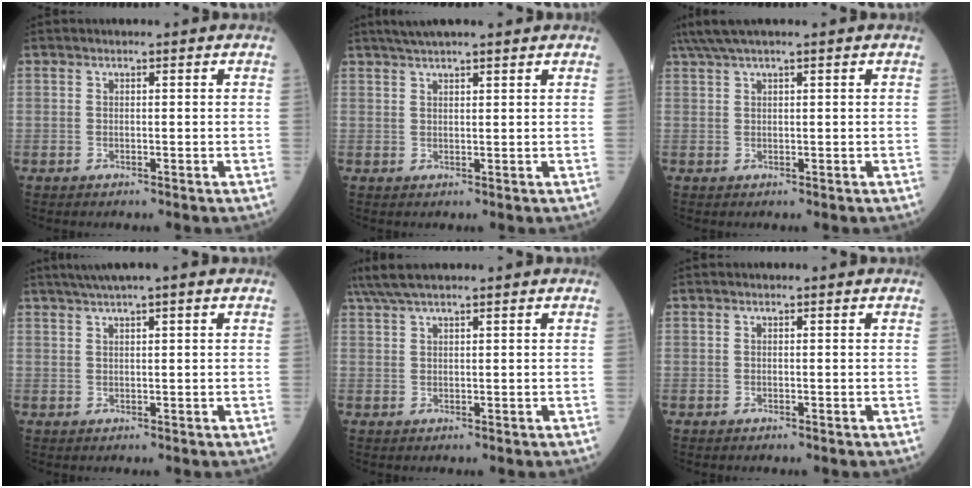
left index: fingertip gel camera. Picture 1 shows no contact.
{"total": 6.7, "force": [5.6, 0.4, 3.8], "torque": [-0.059, 0.034, 0.088]}
{"total": 4.1, "force": [3.2, -0.3, 2.5], "torque": [-0.055, 0.031, 0.068]}
{"total": 4.7, "force": [3.2, -0.4, 3.3], "torque": [-0.062, 0.024, 0.058]}
{"total": 5.3, "force": [4.4, 0.4, 3.0], "torque": [-0.062, 0.032, 0.085]}
{"total": 0.0}